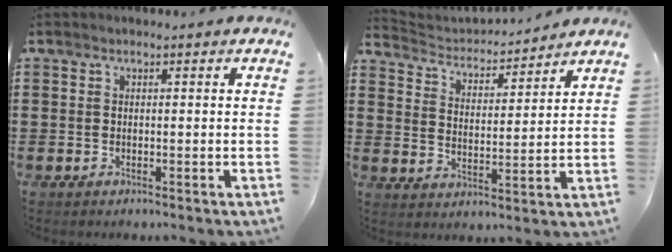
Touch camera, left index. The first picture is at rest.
{"total": 3.0, "force": [3.0, 0.6, -0.1], "torque": [-0.022, -0.027, 0.044]}